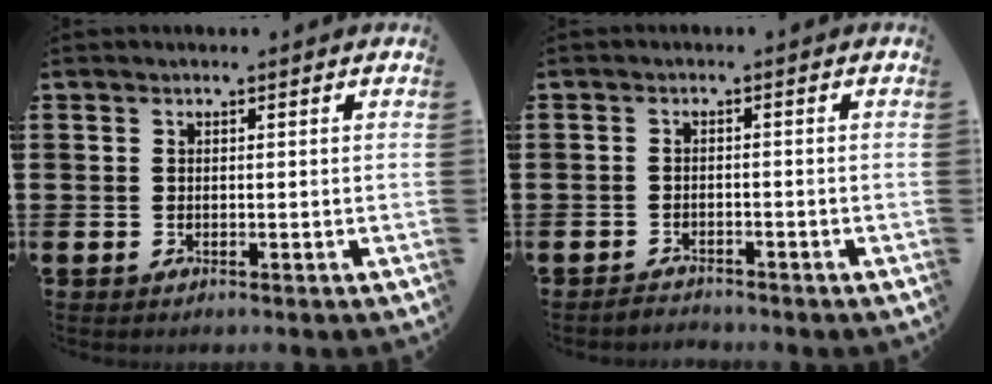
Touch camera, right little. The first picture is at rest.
{"total": 1.5, "force": [-1.5, 0.1, -0.2], "torque": [-0.002, 0.005, -0.033]}